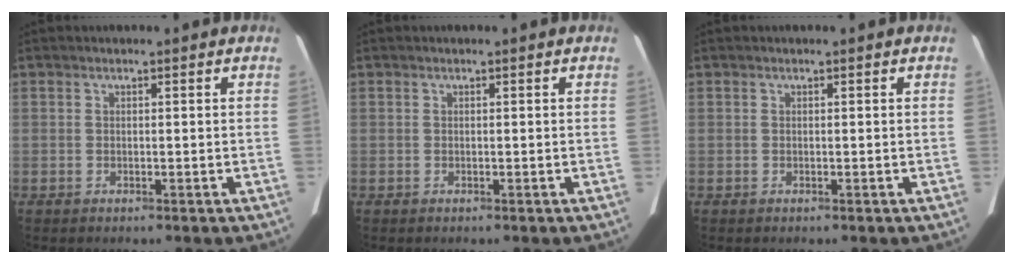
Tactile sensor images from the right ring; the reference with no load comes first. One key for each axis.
{"total": 0.0}
{"total": 0.0}